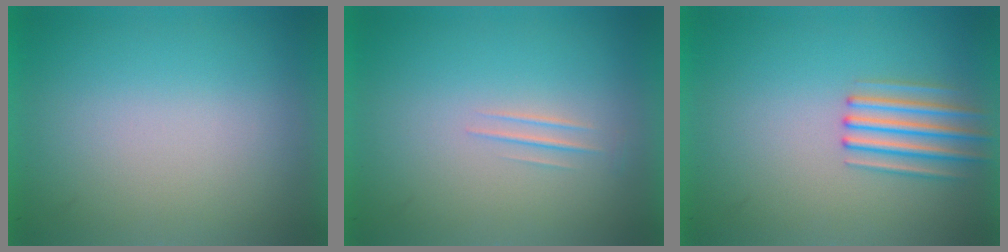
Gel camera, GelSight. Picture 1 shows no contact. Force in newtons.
{"total": 1.0}
{"total": 2.7}